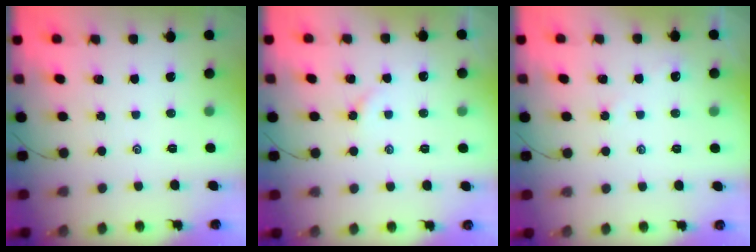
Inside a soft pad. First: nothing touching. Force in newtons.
{"total": 1.5, "press": 1.4, "slide": 0.3}
{"total": 3.0, "press": 2.9, "slide": 0.4}